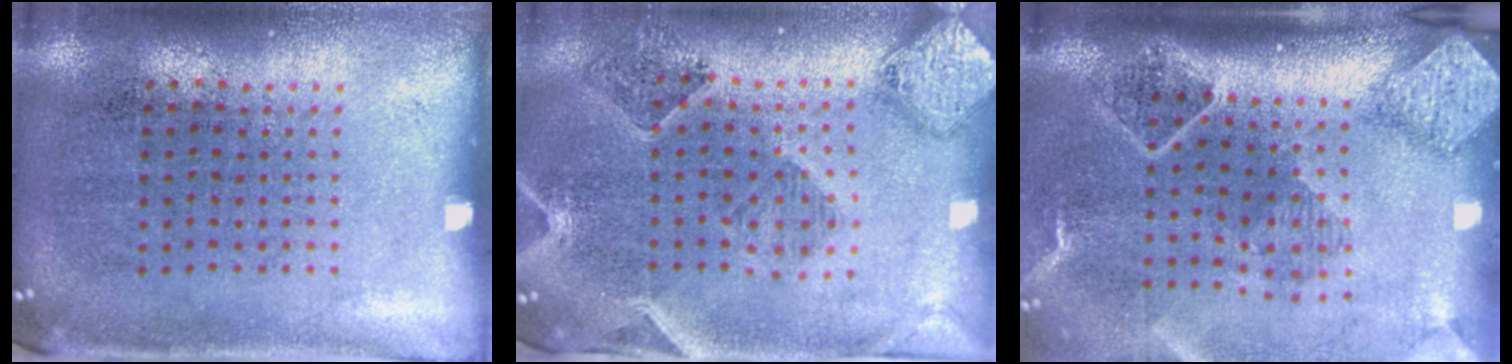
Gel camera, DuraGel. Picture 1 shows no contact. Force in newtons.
{"total": 1.5, "press": 1.5, "slide": 0.4}
{"total": 2.7, "press": 2.0, "slide": 1.8}